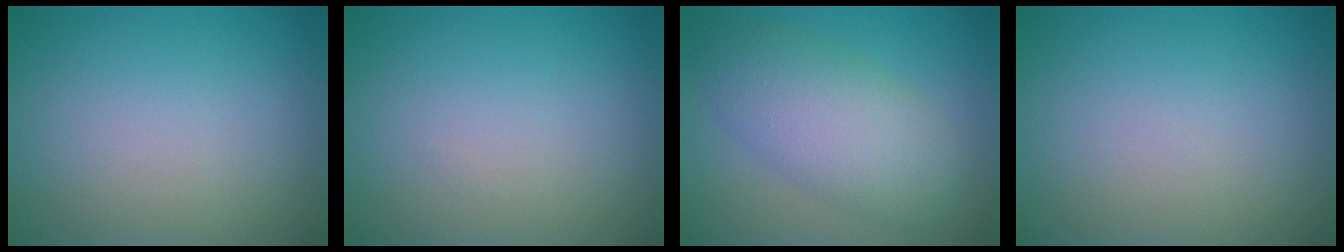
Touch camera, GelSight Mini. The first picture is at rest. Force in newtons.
{"total": 0.0}
{"total": 6.4, "press": 6.4, "slide": 0.2}
{"total": 0.0}